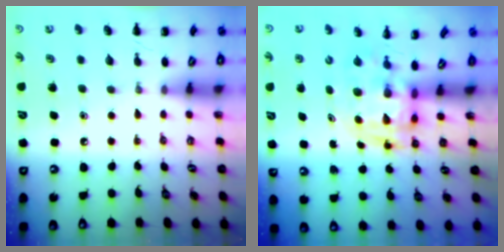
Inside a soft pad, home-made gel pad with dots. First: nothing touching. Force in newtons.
{"total": 3.5, "press": 3.4, "slide": 0.7}